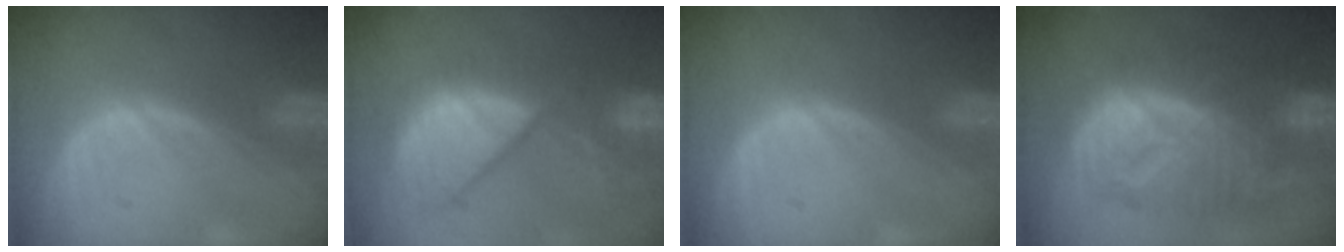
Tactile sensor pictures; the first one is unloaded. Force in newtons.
{"total": 11.7, "press": 10.3, "slide": 5.5}
{"total": 0.0}
{"total": 12.5, "press": 12.4, "slide": 1.1}